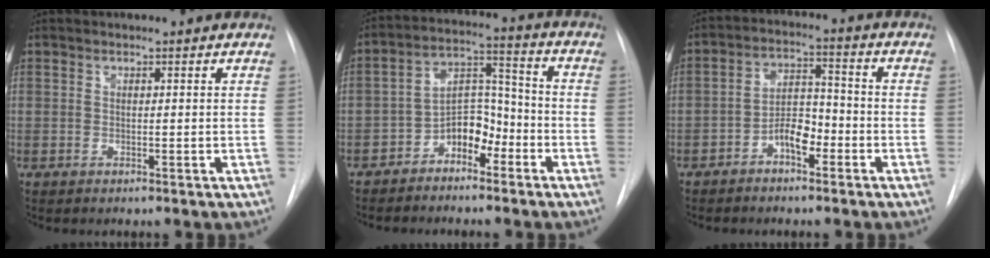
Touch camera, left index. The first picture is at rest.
{"total": 7.6, "force": [-4.5, 4.1, 4.6], "torque": [-0.083, 0.029, -0.082]}
{"total": 5.6, "force": [-3.0, 2.5, 4.0], "torque": [-0.075, 0.021, -0.055]}